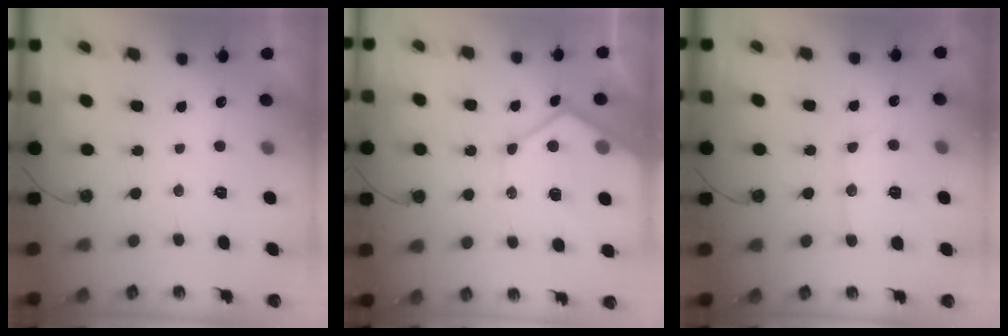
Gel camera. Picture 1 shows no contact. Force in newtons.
{"total": 15.7, "press": 15.7, "slide": 1.6}
{"total": 11.1, "press": 11.1, "slide": 0.8}